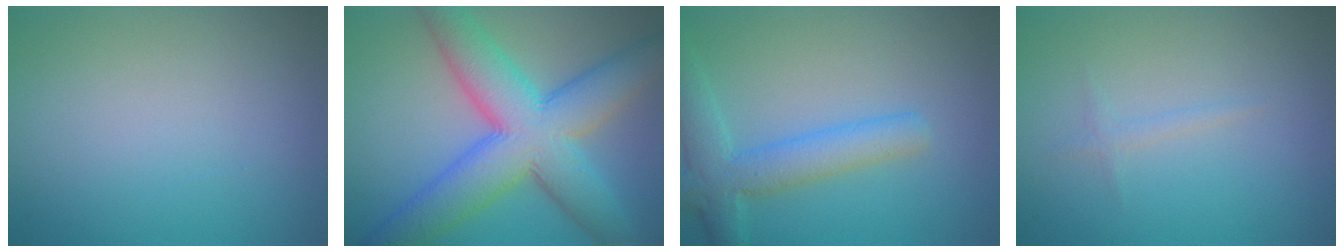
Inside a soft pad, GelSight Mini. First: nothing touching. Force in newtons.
{"total": 10.6, "press": 10.6, "slide": 0.2}
{"total": 4.7, "press": 4.7, "slide": 0.2}
{"total": 0.8, "press": 0.8, "slide": 0.0}